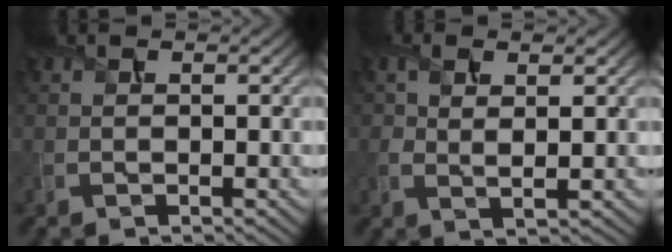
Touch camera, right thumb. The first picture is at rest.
{"total": 3.2, "force": [1.3, 1.6, 2.4], "torque": [-0.059, -0.003, 0.027]}